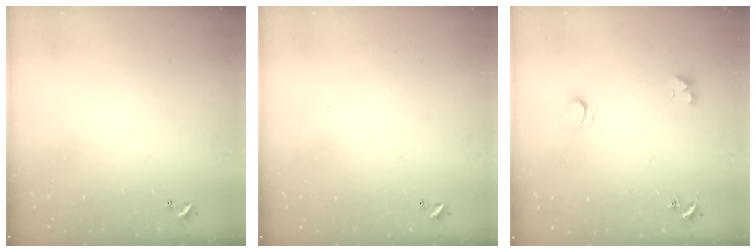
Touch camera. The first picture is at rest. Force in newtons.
{"total": 3.0, "press": 3.0, "slide": 0.1}
{"total": 1.5, "press": 1.4, "slide": 0.4}